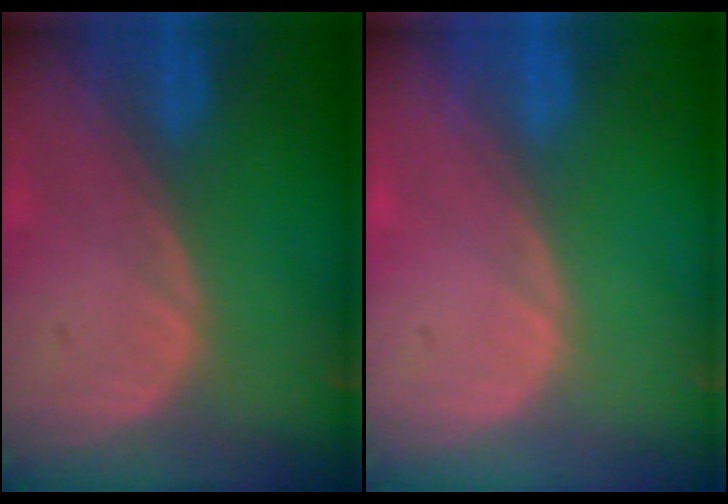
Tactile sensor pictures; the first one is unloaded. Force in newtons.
{"total": 0.0}